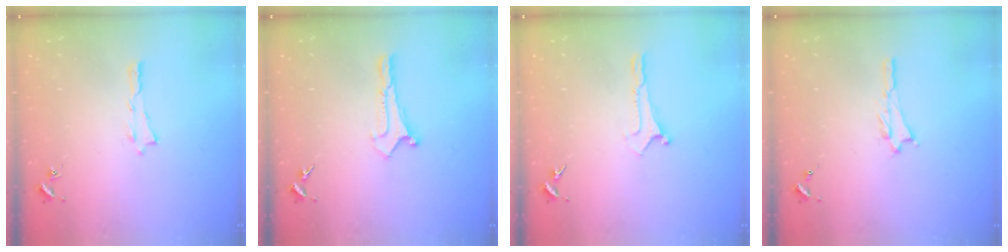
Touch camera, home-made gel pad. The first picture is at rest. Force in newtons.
{"total": 0.0}
{"total": 0.0}
{"total": 0.8, "press": 0.8, "slide": 0.2}